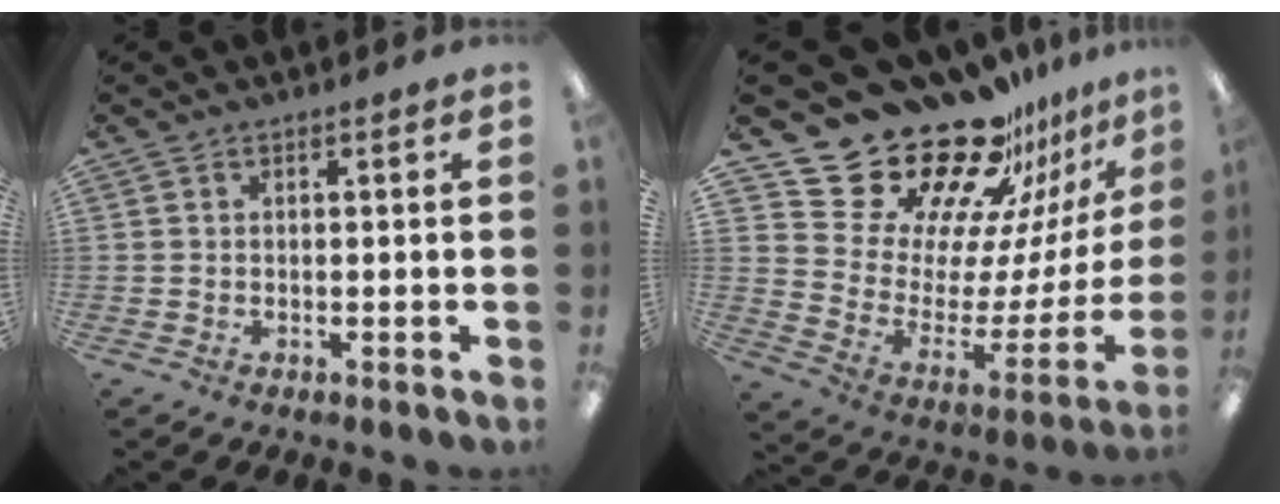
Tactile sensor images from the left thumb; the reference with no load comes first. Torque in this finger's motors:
{"motor_torque": [0.80, 0.84, 0.97, -1.80, 0.11]}